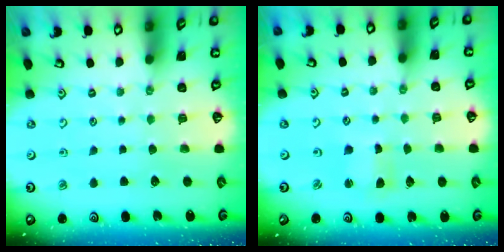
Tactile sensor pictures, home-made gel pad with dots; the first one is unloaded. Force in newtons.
{"total": 1.9, "press": 1.9, "slide": 0.3}